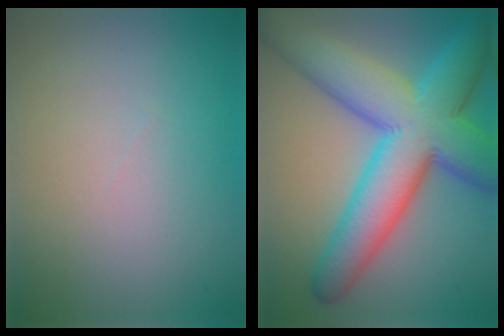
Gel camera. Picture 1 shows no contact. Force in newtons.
{"total": 11.8, "press": 11.8, "slide": 0.3}